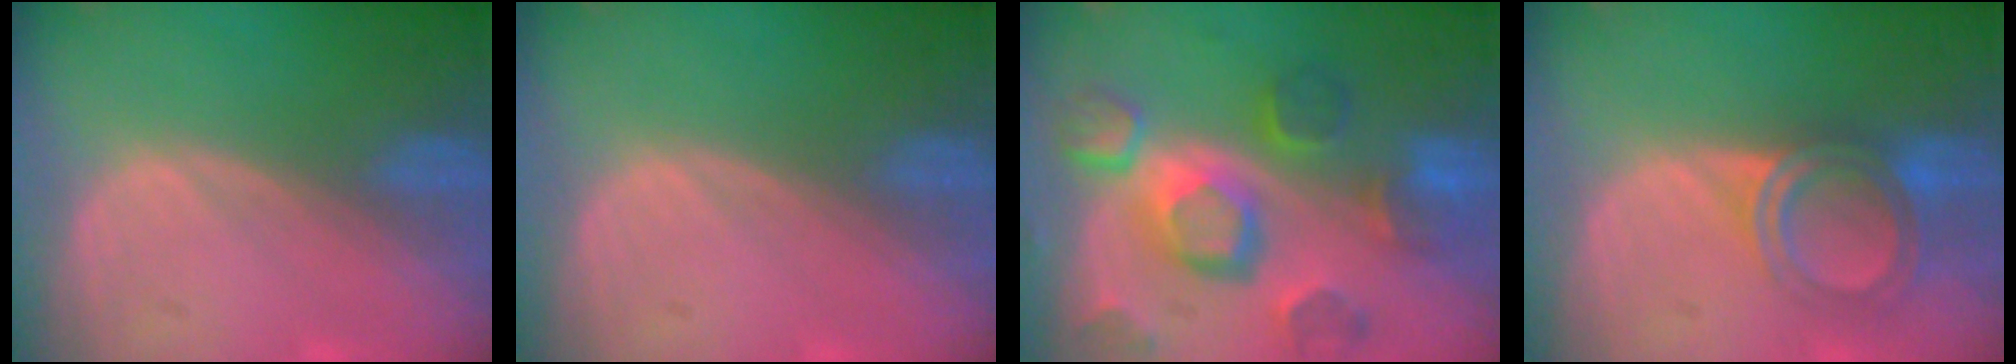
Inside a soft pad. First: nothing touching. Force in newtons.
{"total": 0.0}
{"total": 12.1, "press": 10.5, "slide": 5.9}
{"total": 6.0, "press": 5.3, "slide": 2.8}